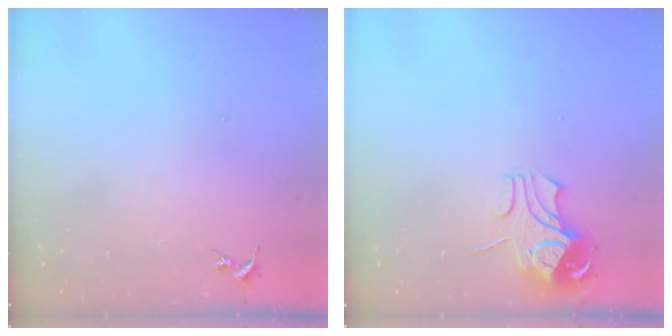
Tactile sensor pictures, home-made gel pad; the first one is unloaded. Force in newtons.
{"total": 9.0, "press": 8.9, "slide": 1.0}